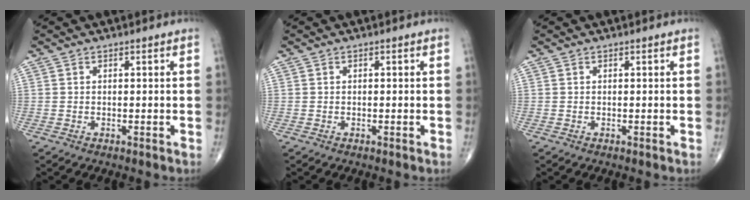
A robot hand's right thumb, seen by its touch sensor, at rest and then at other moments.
{"total": 0.0}
{"total": 0.0}